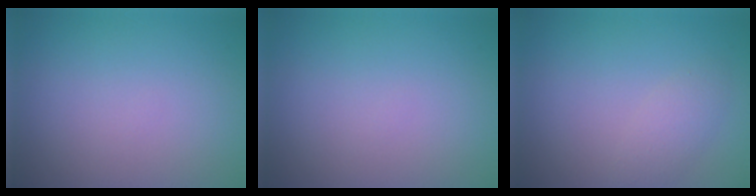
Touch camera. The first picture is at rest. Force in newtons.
{"total": 0.0}
{"total": 1.8, "press": 1.8, "slide": 0.1}